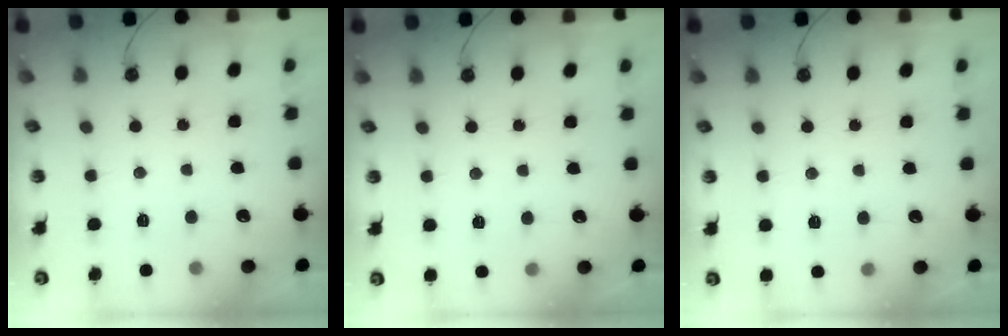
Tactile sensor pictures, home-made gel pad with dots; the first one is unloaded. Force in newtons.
{"total": 1.5, "press": 1.4, "slide": 0.4}
{"total": 2.7, "press": 1.7, "slide": 2.1}